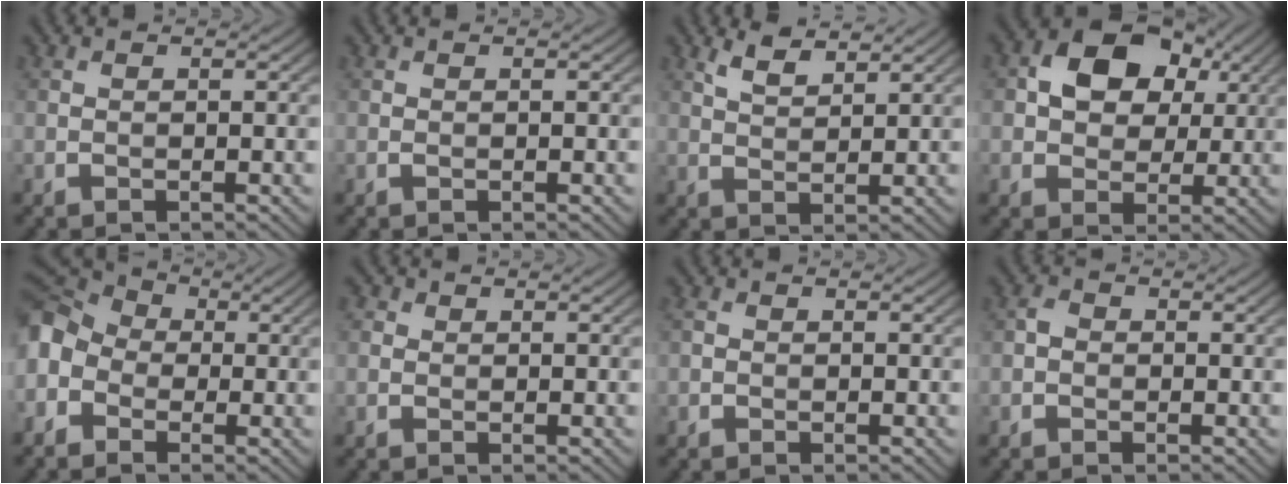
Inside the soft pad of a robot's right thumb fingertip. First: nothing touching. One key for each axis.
{"total": 0.0}
{"total": 3.3, "fx": 2.5, "fy": 1.0, "fz": 1.9, "tx": -0.044, "ty": 0.000, "tz": 0.055}
{"total": 9.5, "fx": 2.7, "fy": 6.9, "fz": 5.9, "tx": -0.110, "ty": 0.011, "tz": 0.037}
{"total": 9.7, "fx": -2.1, "fy": 7.6, "fz": 5.8, "tx": -0.173, "ty": -0.007, "tz": -0.059}
{"total": 1.2, "fx": 0.2, "fy": 1.1, "fz": 0.4, "tx": -0.006, "ty": -0.002, "tz": -0.001}
{"total": 1.0, "fx": -0.2, "fy": 0.9, "fz": 0.4, "tx": -0.010, "ty": 0.000, "tz": -0.007}
{"total": 1.4, "fx": -0.4, "fy": 1.2, "fz": 0.6, "tx": -0.012, "ty": 0.001, "tz": -0.013}